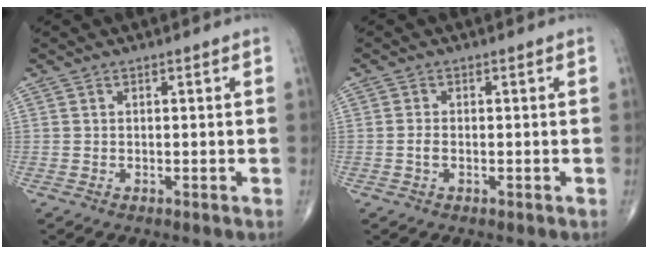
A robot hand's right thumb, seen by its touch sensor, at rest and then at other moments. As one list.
[{"total": 1.2, "force": [-0.3, 0.6, 1.0], "torque": [-0.022, -0.001, -0.007]}]